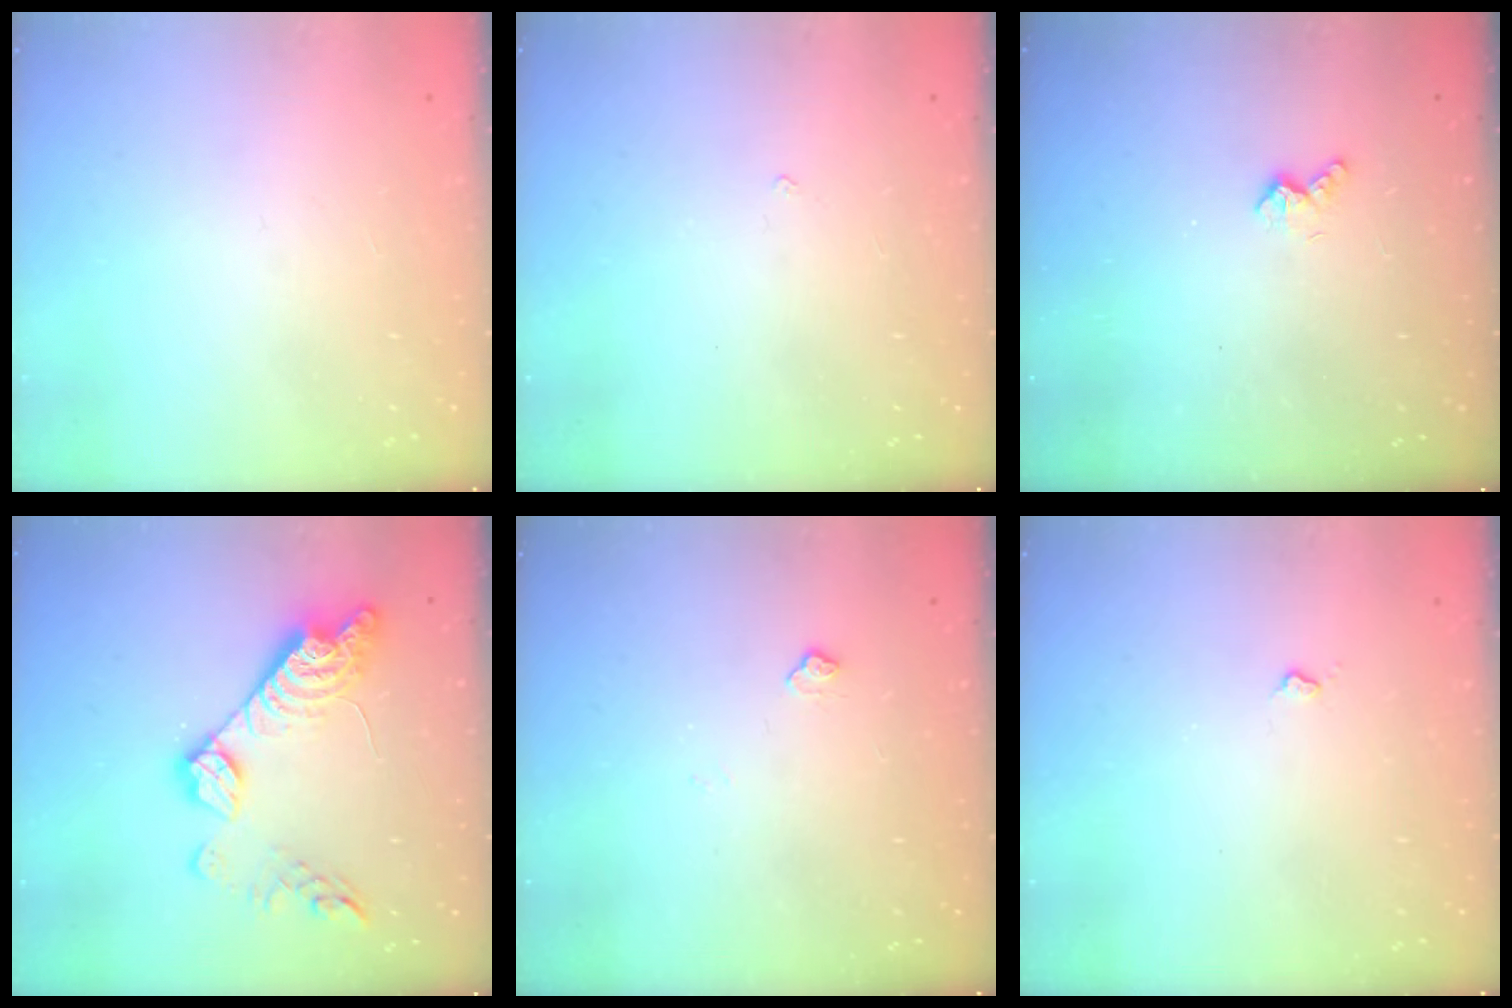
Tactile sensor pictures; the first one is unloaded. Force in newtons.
{"total": 1.9, "press": 1.9, "slide": 0.4}
{"total": 2.6, "press": 2.6, "slide": 0.6}
{"total": 16.7, "press": 16.7, "slide": 1.3}
{"total": 3.9, "press": 3.9, "slide": 0.7}
{"total": 3.3, "press": 3.2, "slide": 0.6}